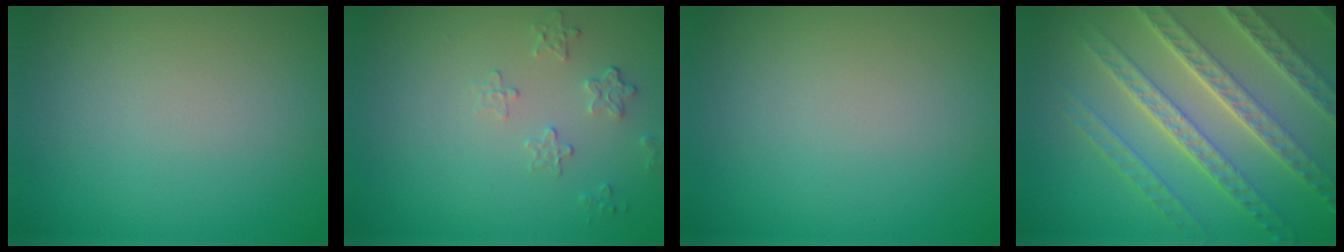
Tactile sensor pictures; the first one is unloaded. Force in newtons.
{"total": 1.6, "press": 0.9, "slide": 1.4}
{"total": 0.0}
{"total": 8.4, "press": 5.9, "slide": 6.0}